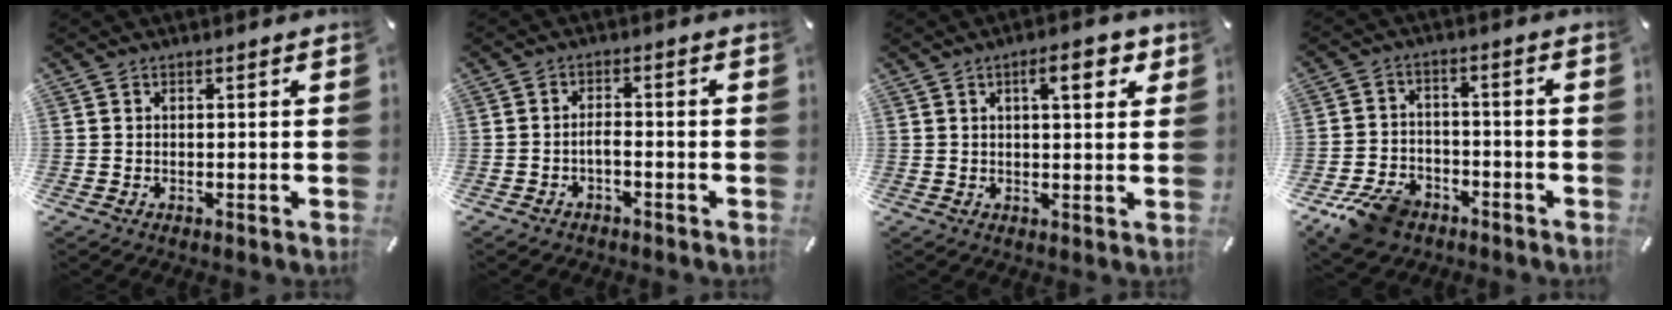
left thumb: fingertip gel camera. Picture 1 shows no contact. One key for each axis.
{"total": 2.4, "fx": -1.4, "fy": 1.1, "fz": 1.6, "tx": -0.029, "ty": 0.007, "tz": -0.028}
{"total": 6.7, "fx": 3.0, "fy": 2.2, "fz": 5.6, "tx": -0.076, "ty": -0.008, "tz": 0.041}
{"total": 9.9, "fx": -6.3, "fy": 6.3, "fz": 4.3, "tx": -0.081, "ty": 0.043, "tz": -0.113}